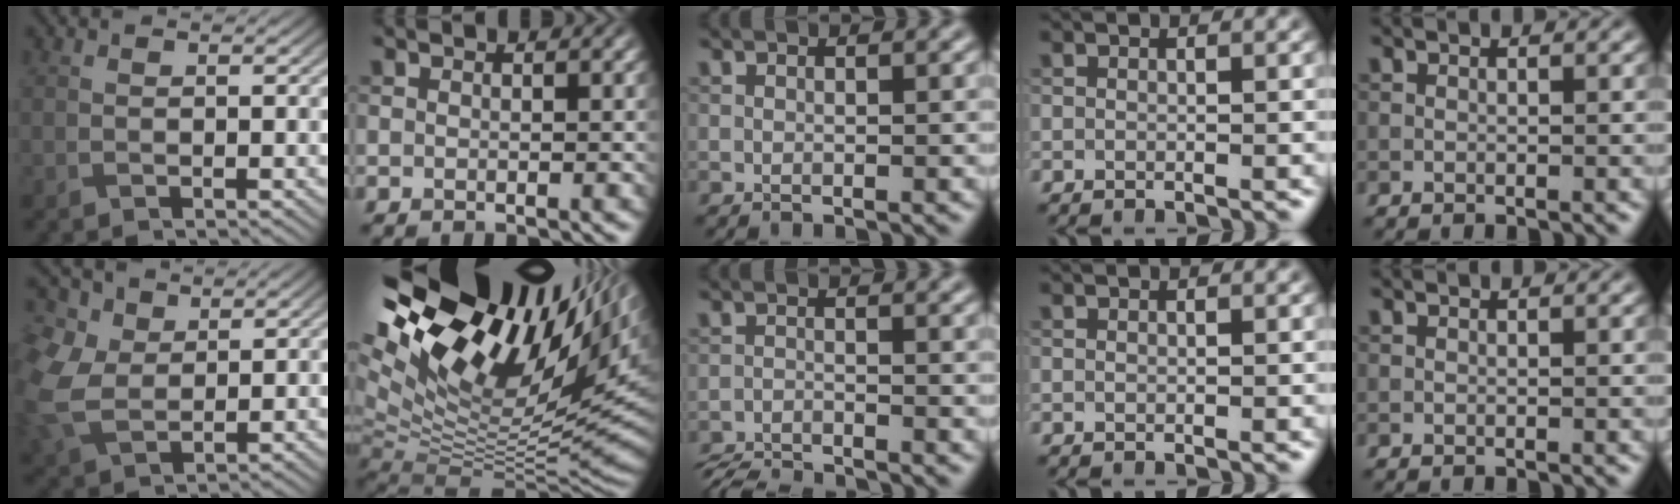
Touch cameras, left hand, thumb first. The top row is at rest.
{"thumb": {"total": 9.1, "force": [2.6, 6.6, 5.8], "torque": [-0.192, 0.006, 0.054]}, "index": {"total": 18.5, "force": [8.5, 7.3, 14.7], "torque": [-0.228, 0.033, 0.164]}, "middle": {"total": 4.7, "force": [-4.6, 0.5, 1.0], "torque": [-0.022, -0.018, -0.083]}}